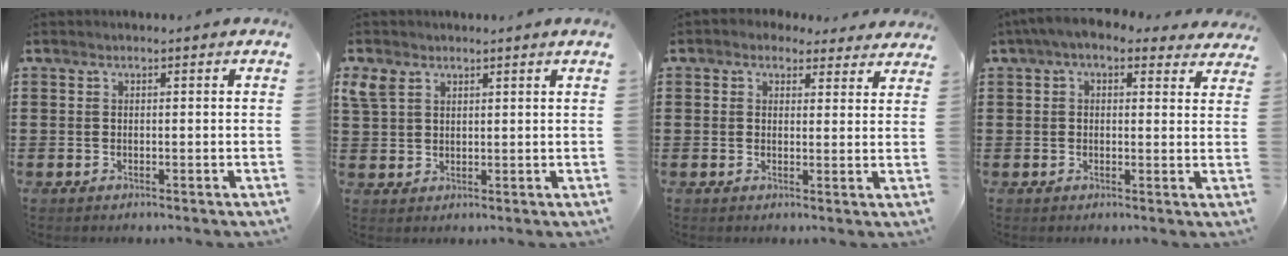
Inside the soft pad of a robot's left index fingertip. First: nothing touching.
{"total": 3.2, "force": [2.3, 1.7, 1.5], "torque": [-0.038, 0.005, 0.043]}
{"total": 2.7, "force": [2.3, 1.4, 0.5], "torque": [-0.011, -0.001, 0.040]}
{"total": 4.5, "force": [3.3, 1.6, 2.6], "torque": [-0.061, -0.002, 0.059]}